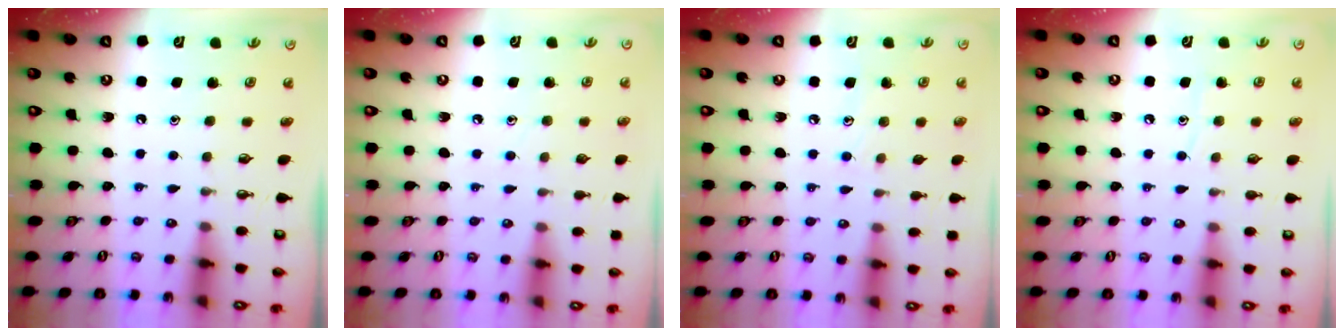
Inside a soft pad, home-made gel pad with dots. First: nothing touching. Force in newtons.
{"total": 5.7, "press": 5.7, "slide": 0.8}
{"total": 5.8, "press": 5.7, "slide": 0.6}
{"total": 6.5, "press": 6.5, "slide": 0.7}